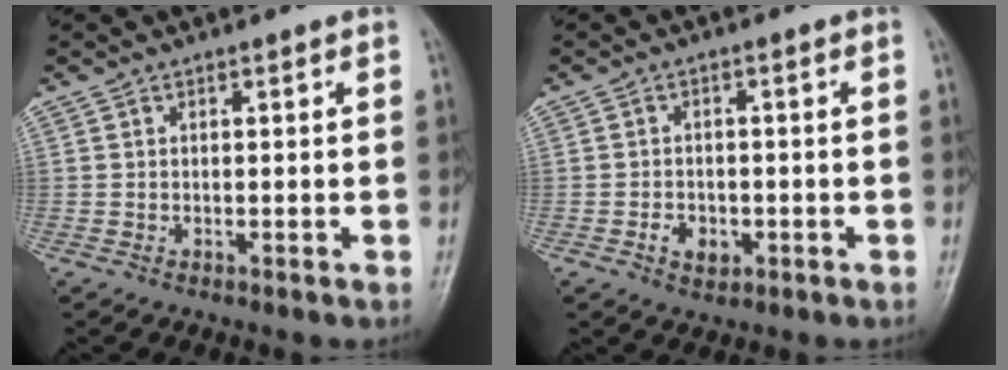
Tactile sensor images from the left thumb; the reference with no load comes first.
{"total": 3.7, "force": [-1.3, 2.7, 2.1], "torque": [-0.025, 0.005, -0.019]}